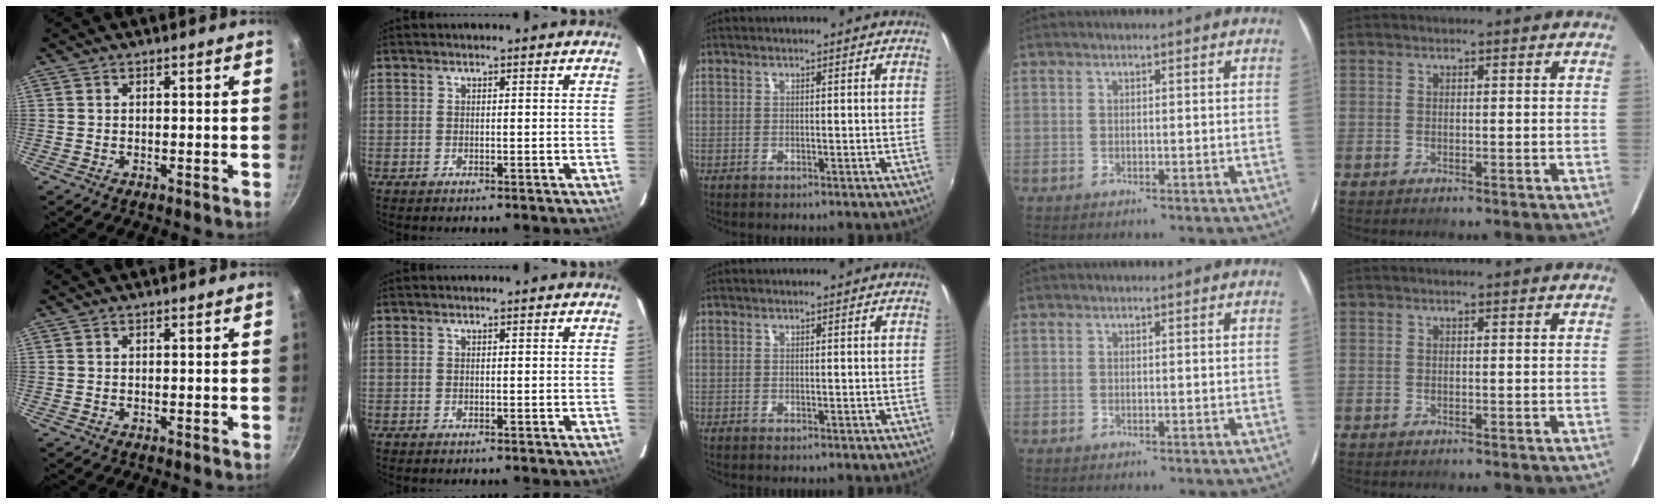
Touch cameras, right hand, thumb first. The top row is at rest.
{}